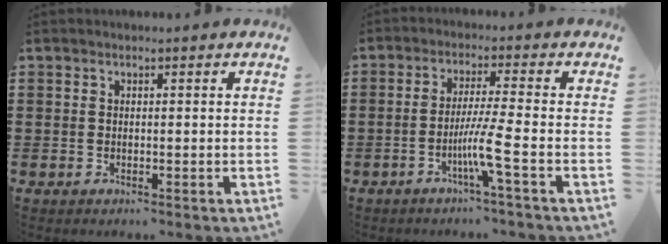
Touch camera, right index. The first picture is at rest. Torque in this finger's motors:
{"motor_torque": [1.50, -0.19, 0.32, 0.10]}